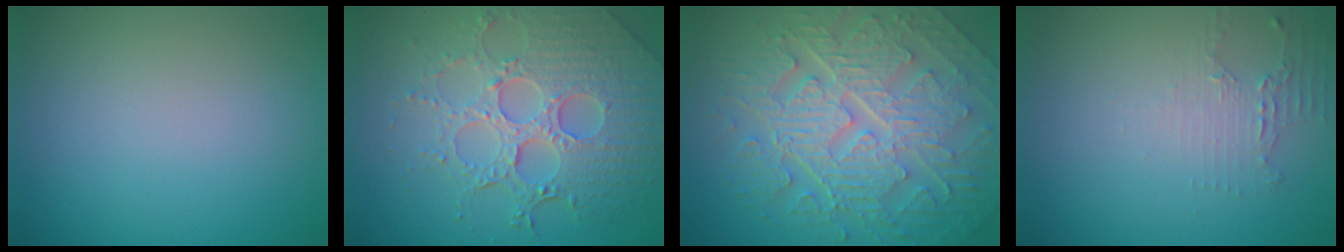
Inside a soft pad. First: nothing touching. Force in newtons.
{"total": 7.7, "press": 5.7, "slide": 5.2}
{"total": 9.9, "press": 6.6, "slide": 7.3}
{"total": 2.0, "press": 1.4, "slide": 1.5}